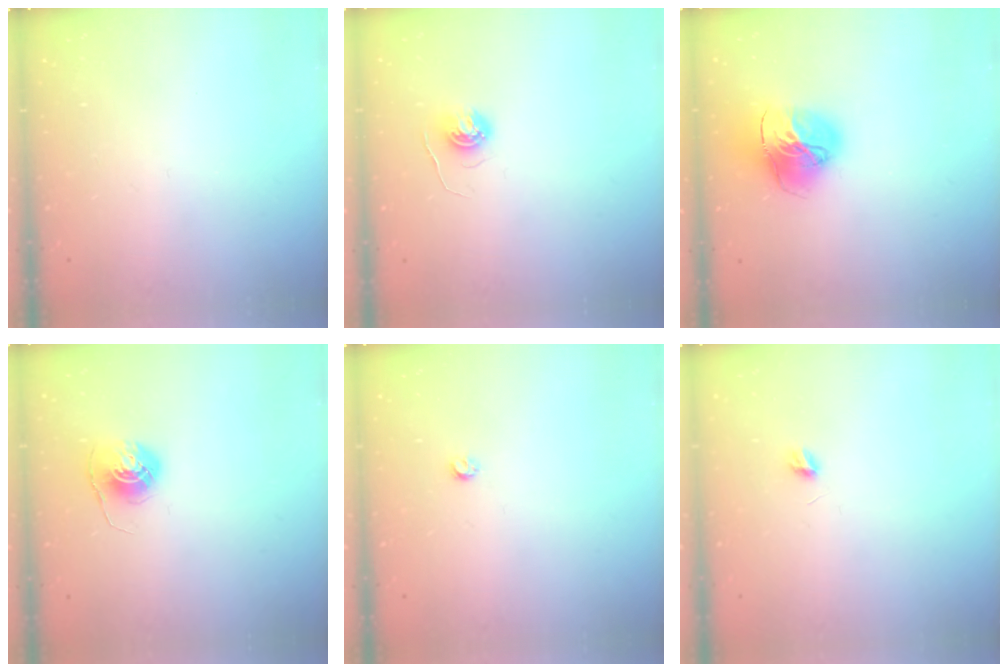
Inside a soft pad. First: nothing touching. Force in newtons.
{"total": 5.0, "press": 5.0, "slide": 0.4}
{"total": 16.2, "press": 16.1, "slide": 1.6}
{"total": 6.0, "press": 6.0, "slide": 0.5}
{"total": 2.9, "press": 2.8, "slide": 0.5}
{"total": 3.7, "press": 3.7, "slide": 0.3}